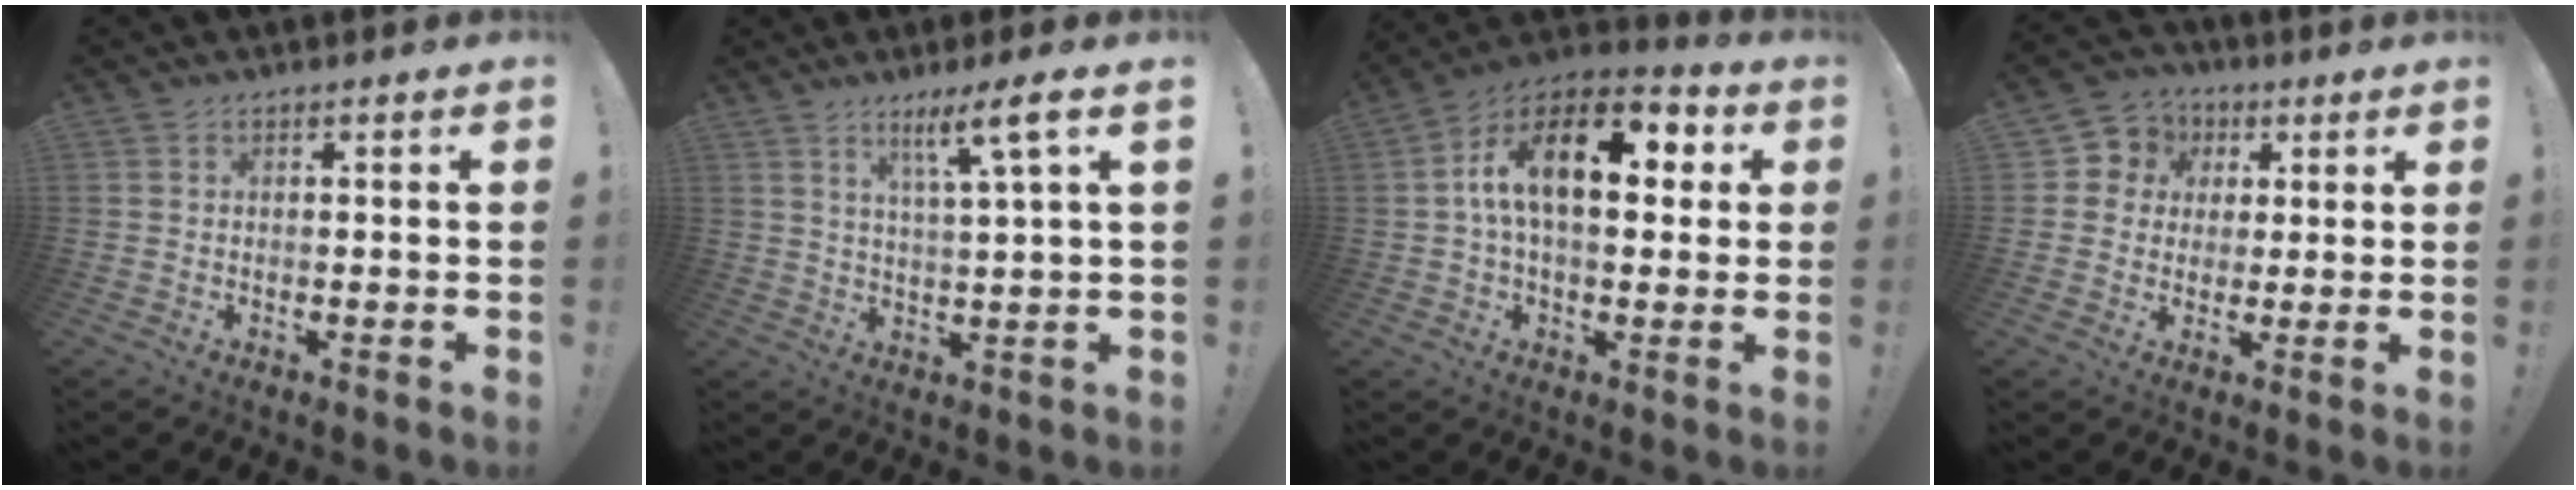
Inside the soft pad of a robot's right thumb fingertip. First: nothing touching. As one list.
[{"total": 8.7, "force": [4.3, -0.5, 7.5], "torque": [-0.123, -0.015, 0.060]}, {"total": 16.9, "force": [3.6, 8.6, 14.2], "torque": [-0.249, 0.001, 0.052]}, {"total": 7.3, "force": [1.0, 7.0, 1.7], "torque": [-0.023, -0.001, 0.025]}]